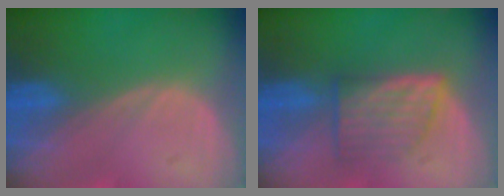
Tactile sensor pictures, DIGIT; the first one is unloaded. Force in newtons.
{"total": 6.2, "press": 5.9, "slide": 1.9}